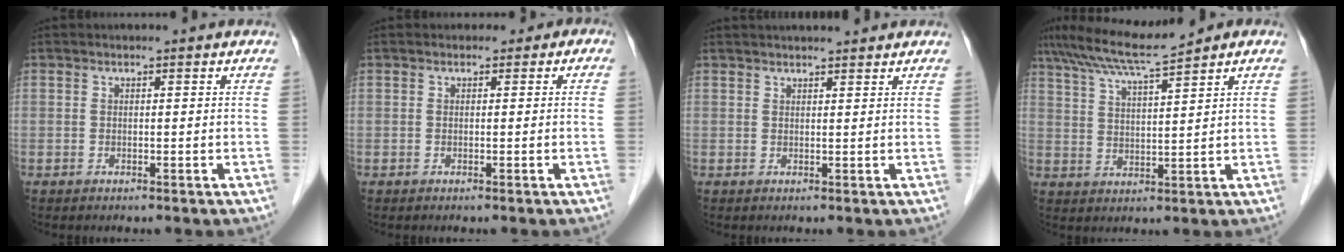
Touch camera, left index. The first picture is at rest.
{"total": 1.0, "force": [-0.2, 1.0, 0.1], "torque": [0.008, 0.006, -0.012]}
{"total": 6.9, "force": [6.2, 1.0, 2.7], "torque": [-0.036, 0.029, 0.079]}
{"total": 8.2, "force": [7.2, -0.8, 3.8], "torque": [-0.076, 0.018, 0.132]}